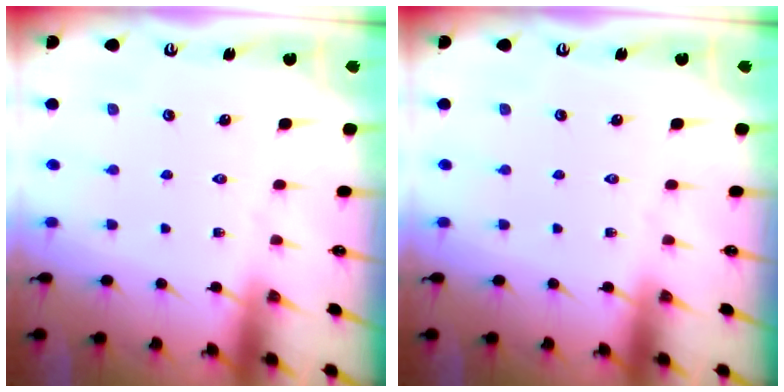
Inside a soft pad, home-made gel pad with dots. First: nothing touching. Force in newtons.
{"total": 0.0}